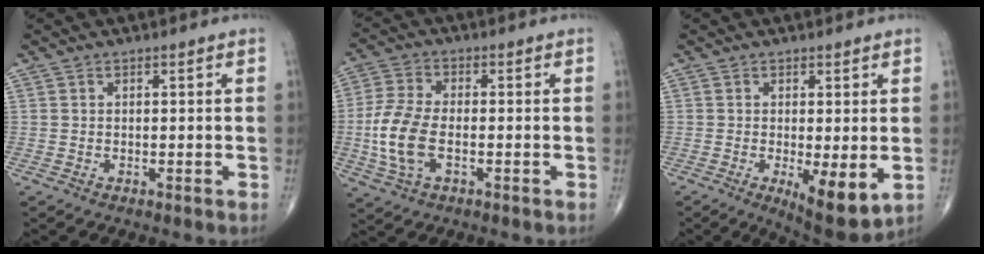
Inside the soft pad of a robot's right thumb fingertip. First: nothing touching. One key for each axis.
{"total": 10.0, "fx": -1.9, "fy": 5.2, "fz": 8.3, "tx": -0.185, "ty": 0.009, "tz": -0.041}
{"total": 8.3, "fx": -1.7, "fy": 2.6, "fz": 7.7, "tx": -0.115, "ty": -0.025, "tz": -0.020}